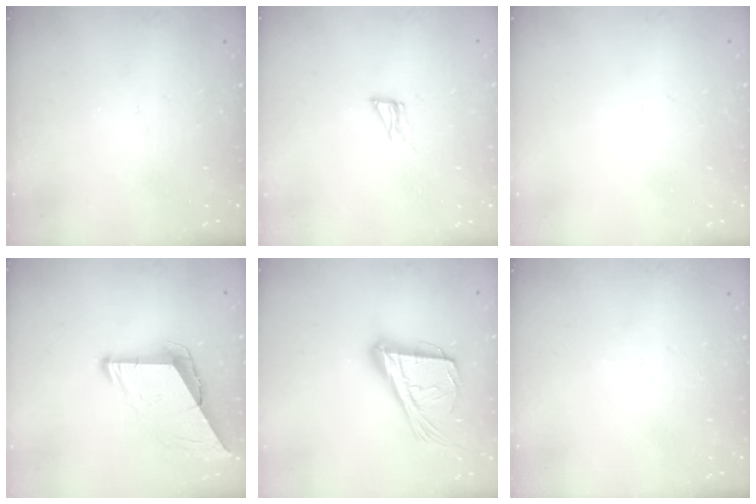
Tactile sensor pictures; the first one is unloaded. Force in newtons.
{"total": 4.3, "press": 4.2, "slide": 0.3}
{"total": 1.6, "press": 1.6, "slide": 0.1}
{"total": 10.0, "press": 9.9, "slide": 1.0}
{"total": 20.2, "press": 19.6, "slide": 4.7}
{"total": 0.0}